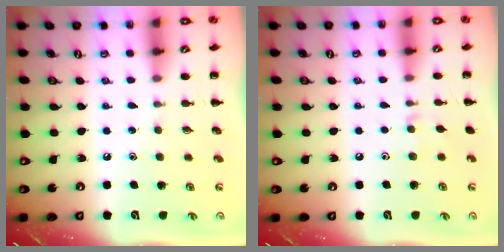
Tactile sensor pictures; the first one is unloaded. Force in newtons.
{"total": 3.7, "press": 3.4, "slide": 1.4}